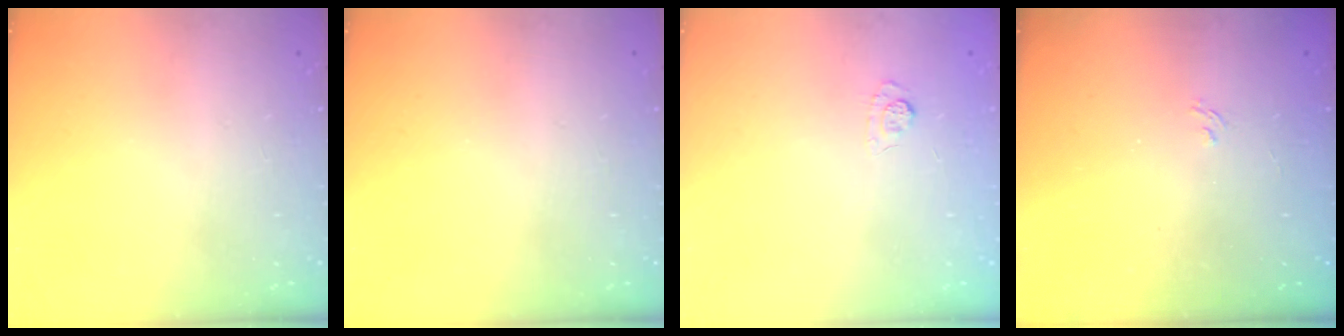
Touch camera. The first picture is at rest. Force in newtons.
{"total": 0.0}
{"total": 2.1, "press": 1.6, "slide": 1.3}
{"total": 1.3, "press": 0.7, "slide": 1.2}